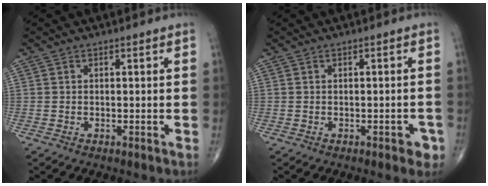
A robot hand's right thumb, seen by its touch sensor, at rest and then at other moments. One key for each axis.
{"total": 3.2, "fx": -1.6, "fy": 1.6, "fz": 2.2, "tx": -0.010, "ty": 0.009, "tz": -0.017}